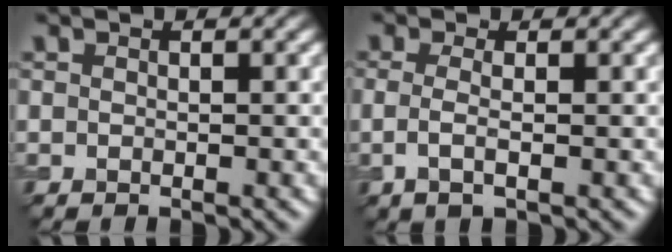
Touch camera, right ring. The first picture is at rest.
{"total": 1.7, "force": [-0.2, 0.6, 1.6], "torque": [-0.038, -0.006, -0.006]}